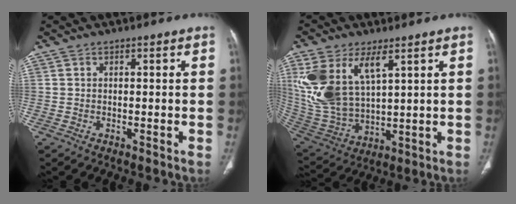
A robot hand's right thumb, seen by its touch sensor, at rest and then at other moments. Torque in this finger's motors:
{"motor_torque": [0.35, 4.05, 1.27, 1.50, 0.25]}